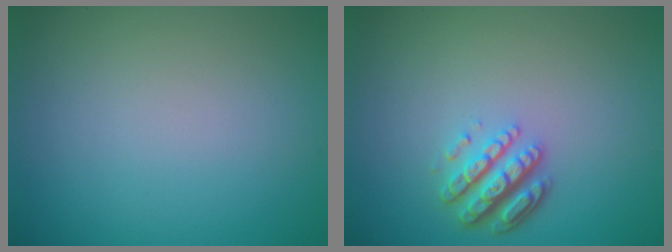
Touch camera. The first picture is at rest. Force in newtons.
{"total": 4.1, "press": 3.1, "slide": 2.7}